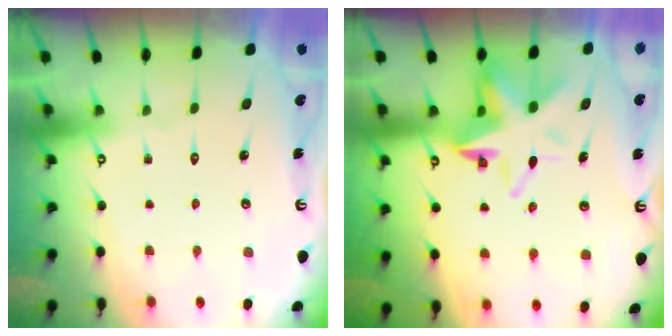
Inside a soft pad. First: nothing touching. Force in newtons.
{"total": 9.8, "press": 9.7, "slide": 1.8}